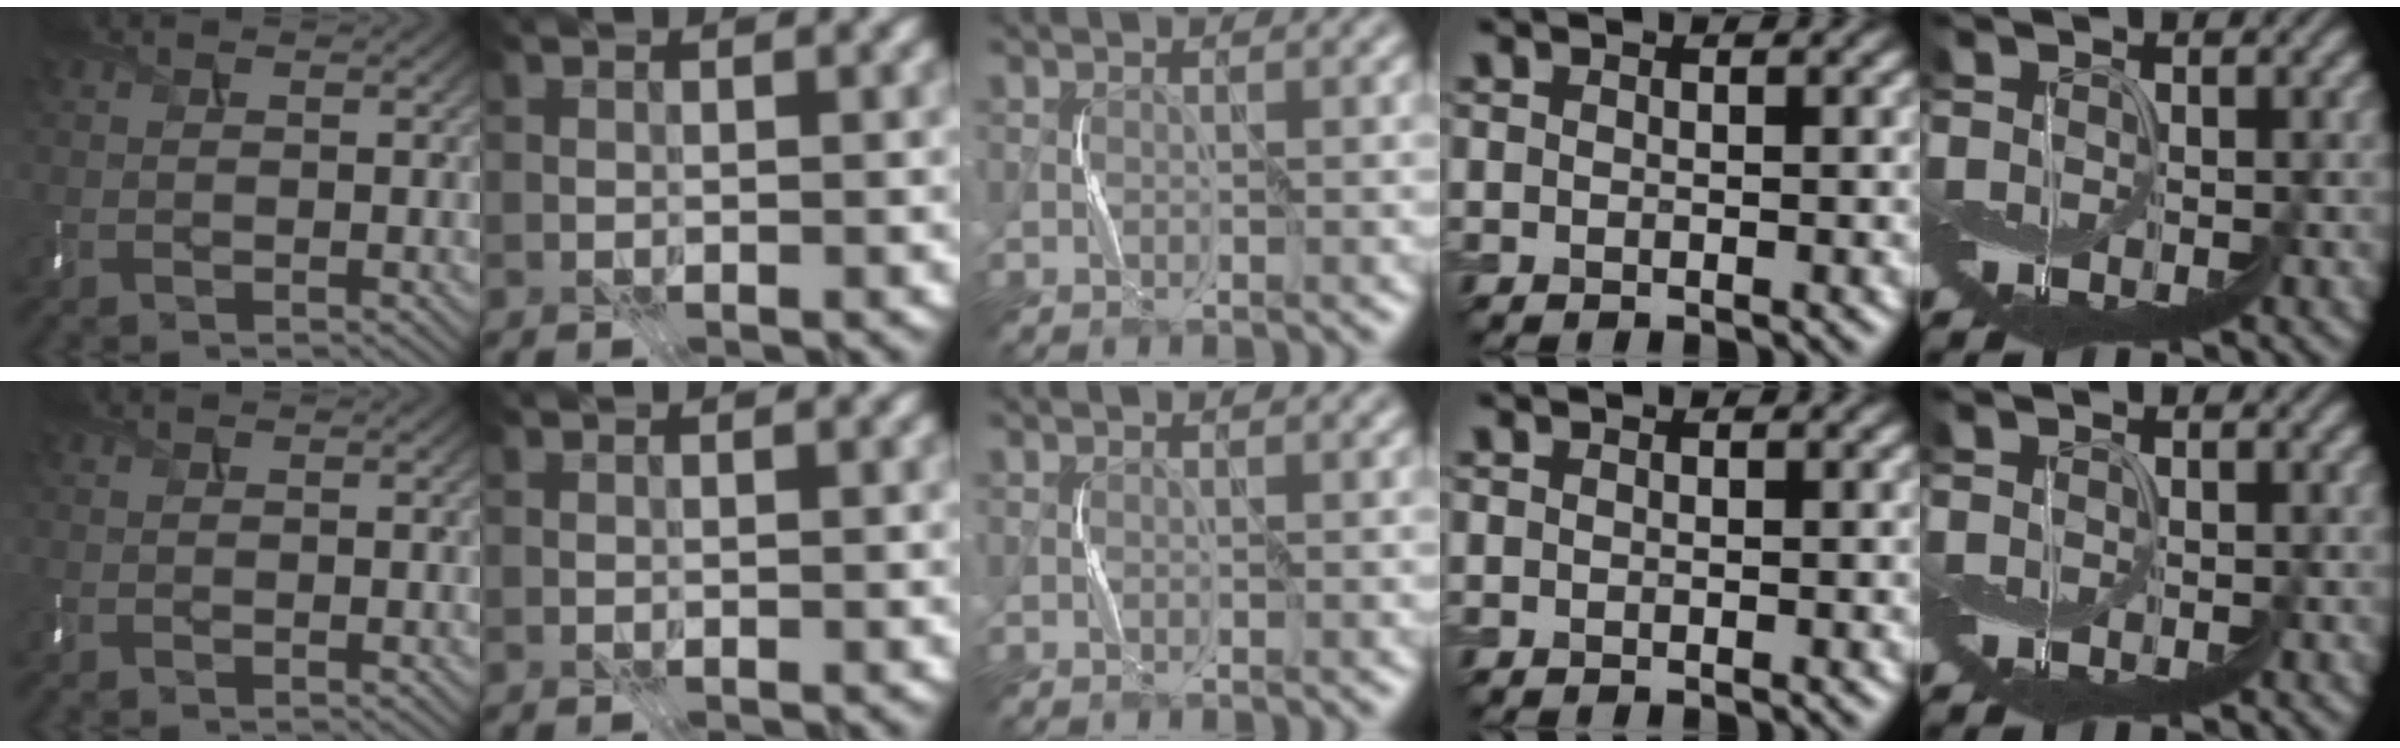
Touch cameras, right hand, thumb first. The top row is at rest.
{}